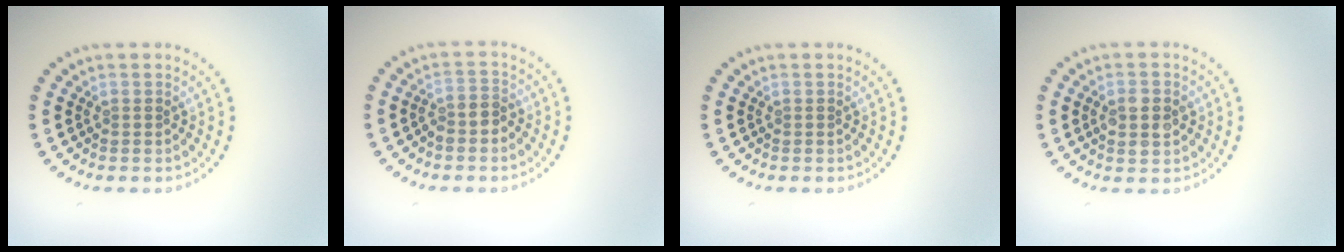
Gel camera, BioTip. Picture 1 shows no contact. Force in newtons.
{"total": 1.5, "press": 1.2, "slide": 0.9}
{"total": 0.0}
{"total": 2.8, "press": 2.8, "slide": 0.1}